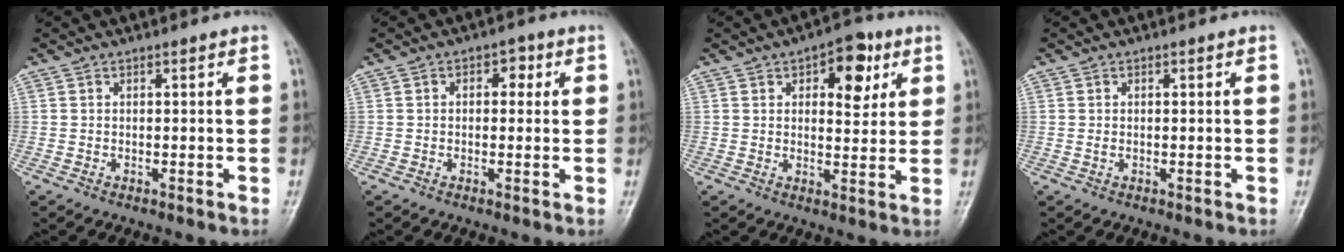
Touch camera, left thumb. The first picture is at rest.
{"total": 3.4, "force": [0.8, 2.3, 2.4], "torque": [-0.012, 0.004, 0.004]}
{"total": 9.1, "force": [3.9, 4.9, 6.5], "torque": [-0.049, -0.010, 0.047]}
{"total": 0.6, "force": [0.0, 0.3, 0.5], "torque": [-0.016, 0.007, 0.005]}